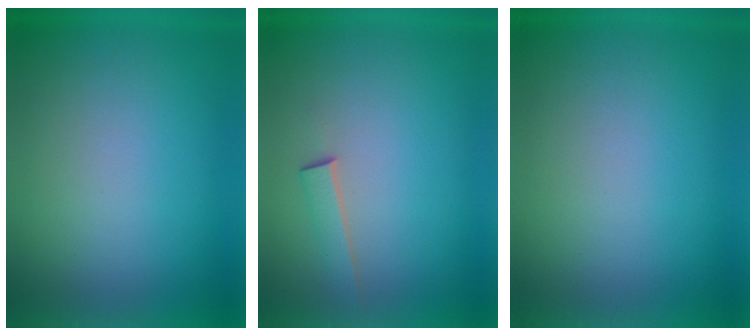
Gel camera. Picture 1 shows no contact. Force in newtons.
{"total": 1.8}
{"total": 1.1}